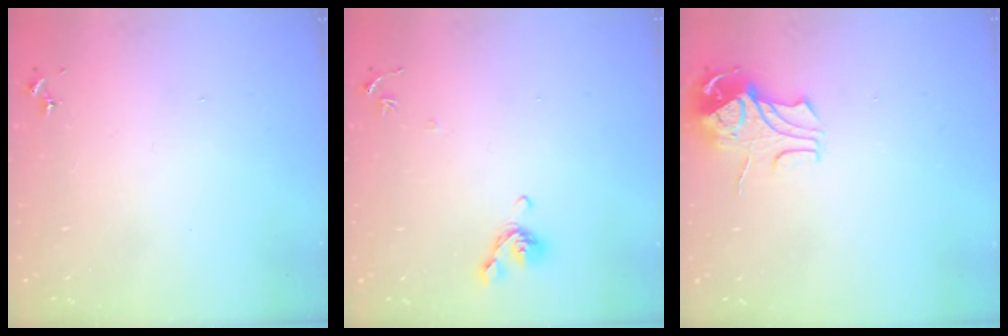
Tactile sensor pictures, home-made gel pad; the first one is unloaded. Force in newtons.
{"total": 7.3, "press": 7.1, "slide": 1.6}
{"total": 8.7, "press": 8.6, "slide": 1.1}